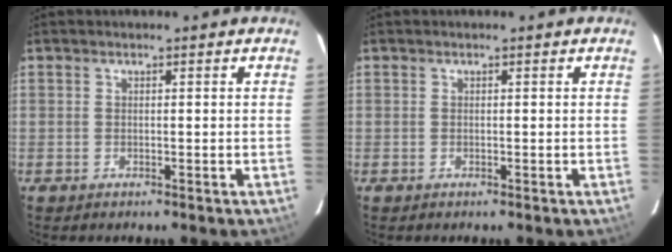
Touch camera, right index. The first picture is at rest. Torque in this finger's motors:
{"motor_torque": [-0.01, 0.00, 0.01, 0.01]}